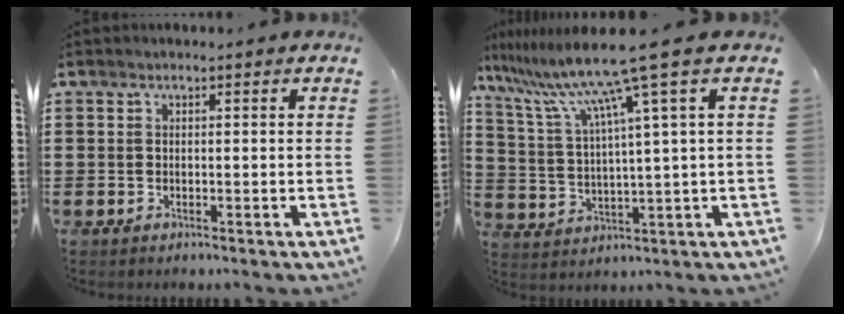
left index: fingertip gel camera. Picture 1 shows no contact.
{"total": 11.2, "force": [7.2, -0.9, 8.6], "torque": [-0.199, -0.034, 0.108]}